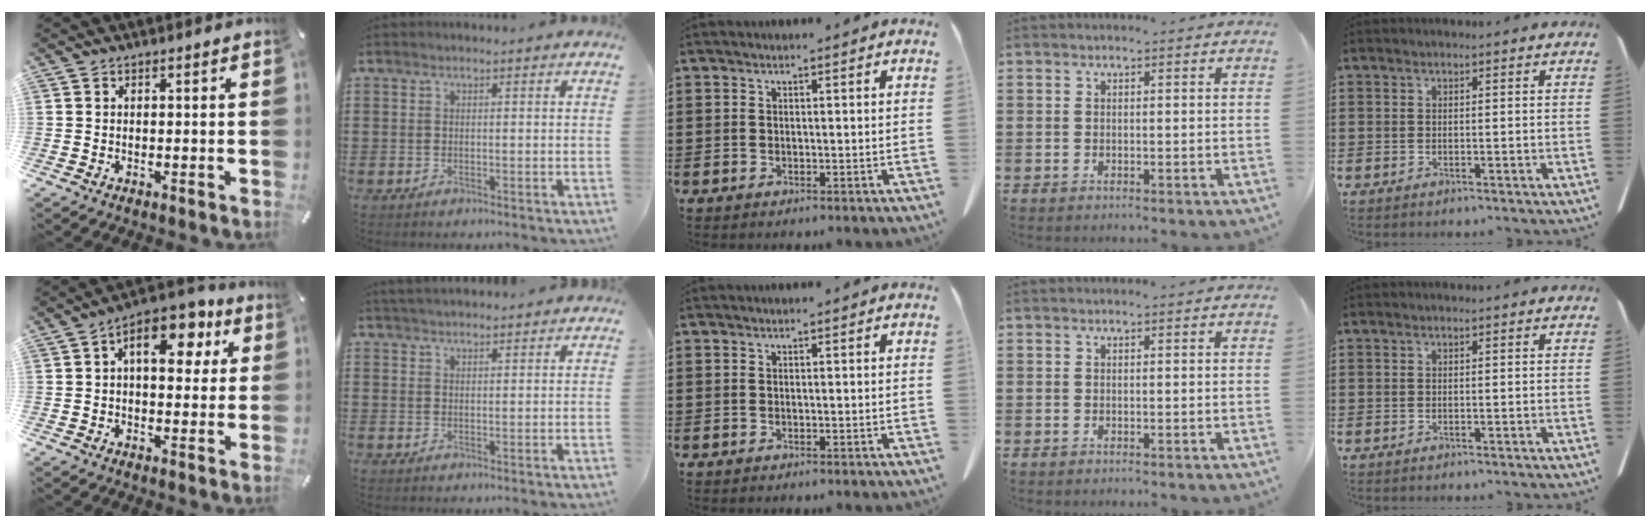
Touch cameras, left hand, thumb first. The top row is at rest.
{"thumb": {"total": 11.0, "force": [3.9, 6.3, 8.1], "torque": [-0.106, -0.013, 0.063]}, "index": {"total": 2.3, "force": [2.2, 0.1, 0.3], "torque": [-0.011, 0.001, 0.043]}}